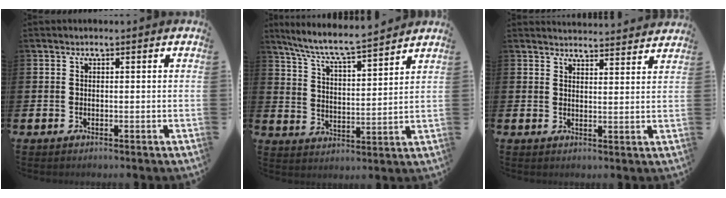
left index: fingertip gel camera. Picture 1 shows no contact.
{"total": 7.4, "force": [6.9, 0.2, 2.7], "torque": [-0.081, -0.048, 0.118]}
{"total": 3.7, "force": [3.7, 0.0, -0.1], "torque": [-0.002, -0.027, 0.066]}